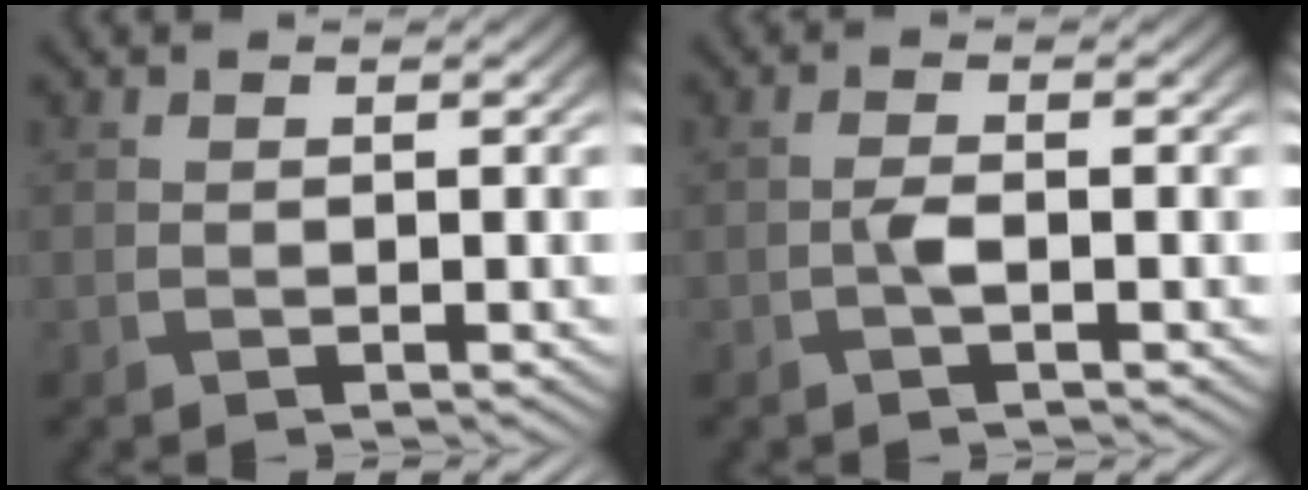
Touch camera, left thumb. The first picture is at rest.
{"total": 1.3, "force": [-0.3, 0.4, 1.2], "torque": [-0.027, 0.002, -0.009]}